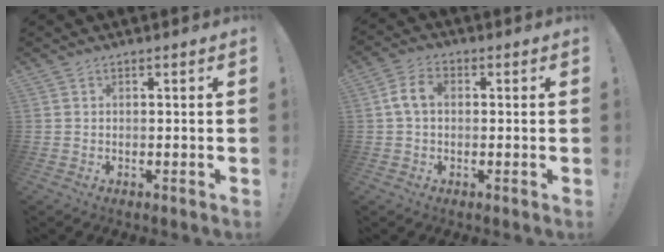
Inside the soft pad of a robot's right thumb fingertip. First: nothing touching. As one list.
[{"total": 6.4, "force": [0.6, 4.2, 4.9], "torque": [-0.099, 0.011, 0.010]}]